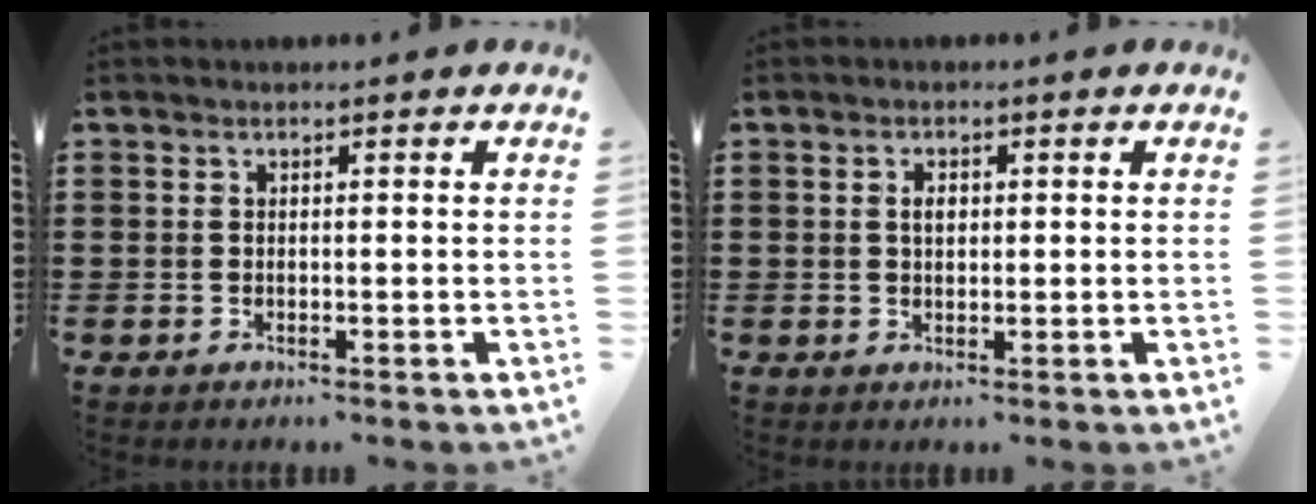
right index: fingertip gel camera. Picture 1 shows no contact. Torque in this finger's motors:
{"motor_torque": [0.55, 0.28, 0.14, 0.06]}